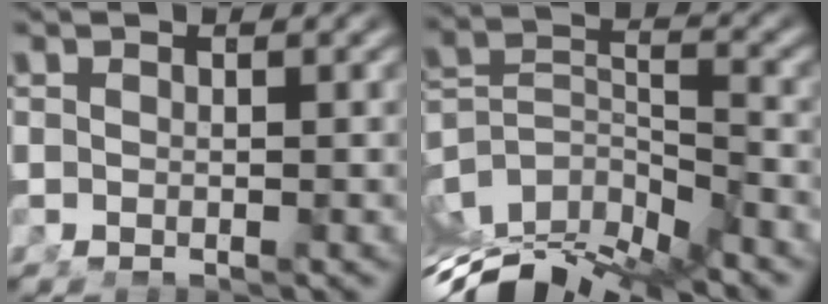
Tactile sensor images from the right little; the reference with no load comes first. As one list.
[{"total": 13.8, "force": [-6.9, 8.2, 8.7], "torque": [-0.162, -0.070, -0.081]}]